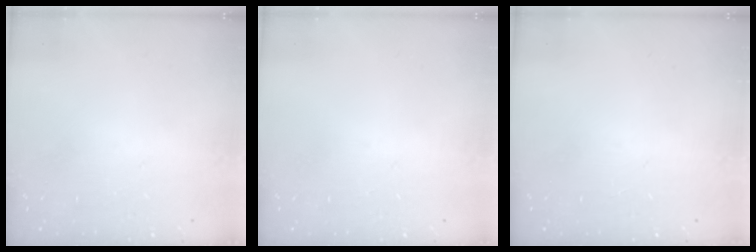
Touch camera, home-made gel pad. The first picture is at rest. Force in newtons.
{"total": 0.0}
{"total": 0.0}